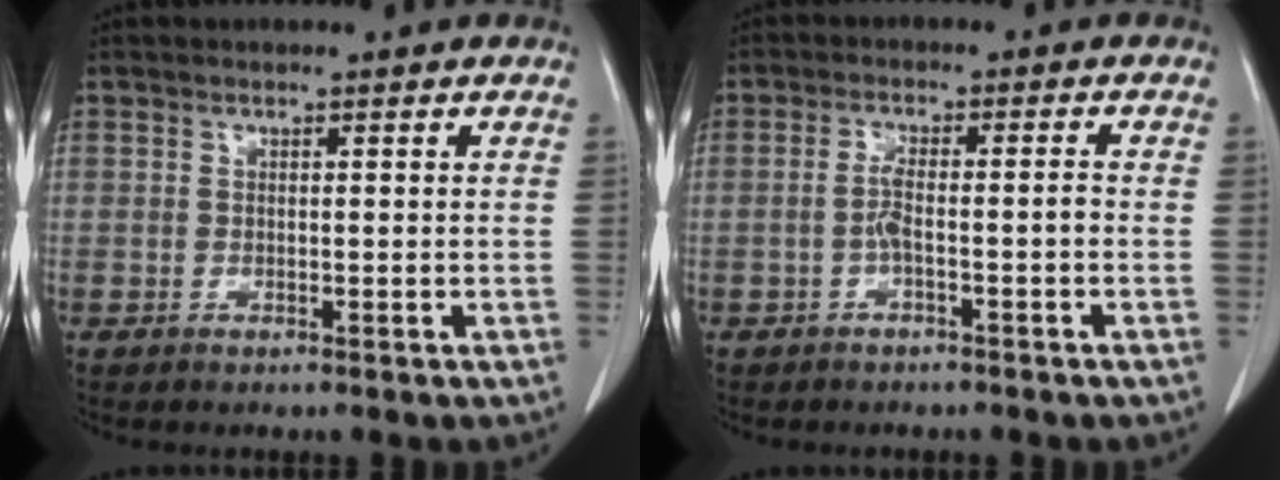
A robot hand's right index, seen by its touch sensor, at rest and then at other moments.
{"total": 3.4, "force": [-1.2, 0.4, 3.1], "torque": [-0.057, 0.008, -0.021]}